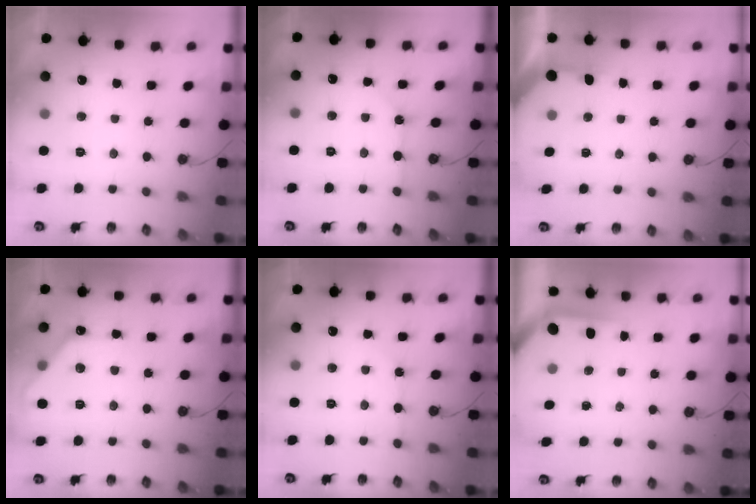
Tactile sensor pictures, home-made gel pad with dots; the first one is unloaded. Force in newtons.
{"total": 1.3, "press": 1.3, "slide": 0.2}
{"total": 2.2, "press": 2.2, "slide": 0.3}
{"total": 9.4, "press": 9.4, "slide": 0.4}
{"total": 3.1, "press": 3.1, "slide": 0.6}
{"total": 3.5, "press": 3.5, "slide": 0.4}